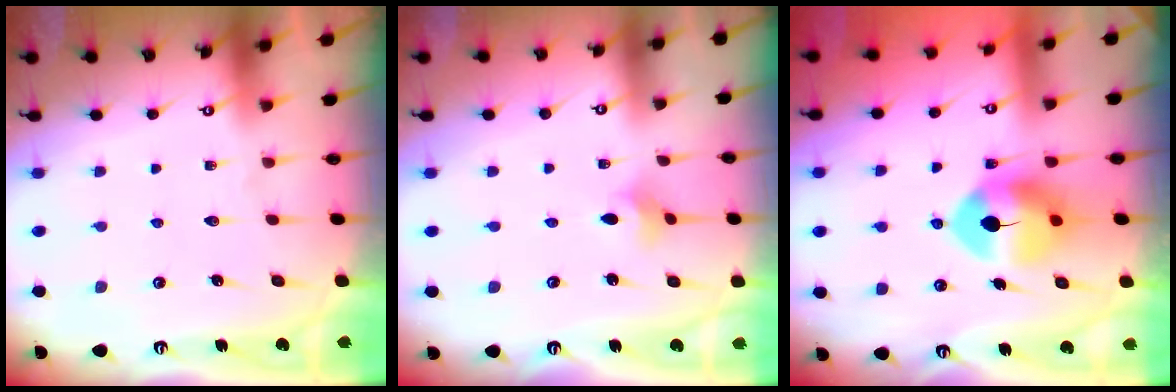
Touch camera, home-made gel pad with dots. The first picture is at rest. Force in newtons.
{"total": 2.2, "press": 2.1, "slide": 0.4}
{"total": 9.3, "press": 9.2, "slide": 1.4}